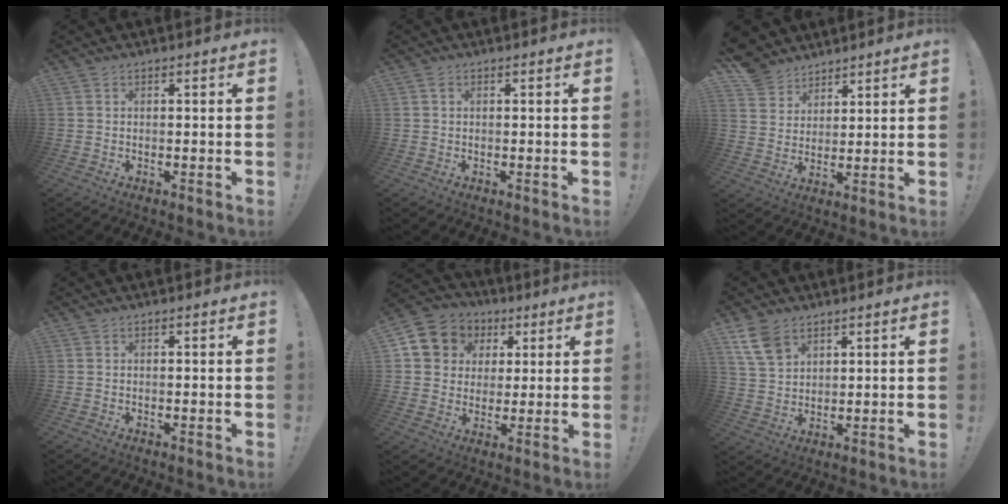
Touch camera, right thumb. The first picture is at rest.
{"total": 0.7, "force": [0.3, 0.5, 0.4], "torque": [-0.002, 0.000, 0.004]}
{"total": 8.8, "force": [6.6, 5.8, 0.7], "torque": [-0.014, -0.058, 0.132]}
{"total": 0.0}
{"total": 9.9, "force": [3.4, 8.8, 2.9], "torque": [-0.039, -0.018, 0.073]}
{"total": 8.9, "force": [5.6, 5.4, 4.4], "torque": [-0.075, -0.021, 0.112]}